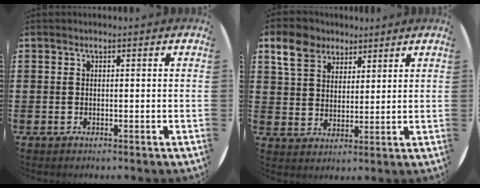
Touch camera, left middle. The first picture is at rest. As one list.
[{"total": 6.1, "force": [4.4, 3.9, 1.8], "torque": [-0.047, 0.006, 0.081]}]